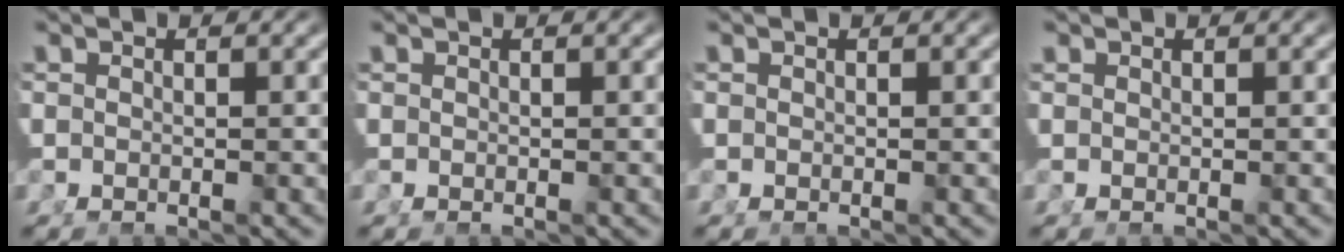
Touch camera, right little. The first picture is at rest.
{"total": 0.0}
{"total": 0.0}
{"total": 0.6, "force": [0.3, -0.5, 0.0], "torque": [0.006, -0.002, 0.010]}